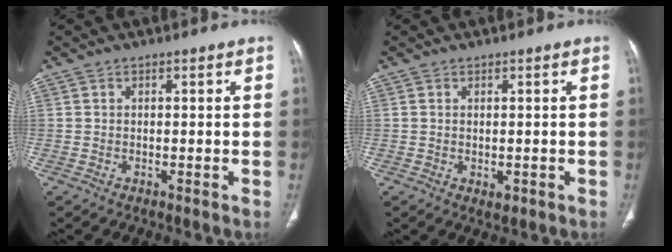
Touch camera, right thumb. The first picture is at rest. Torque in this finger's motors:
{"motor_torque": [-0.12, 0.05, -0.04, 0.02, 0.07]}